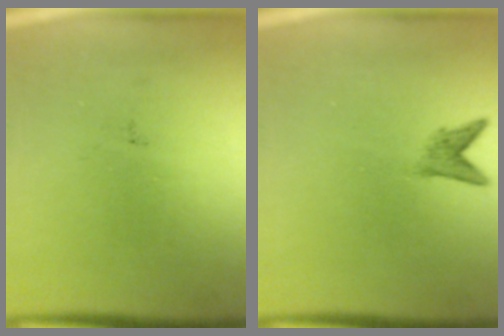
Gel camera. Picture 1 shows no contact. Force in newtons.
{"total": 1.8}